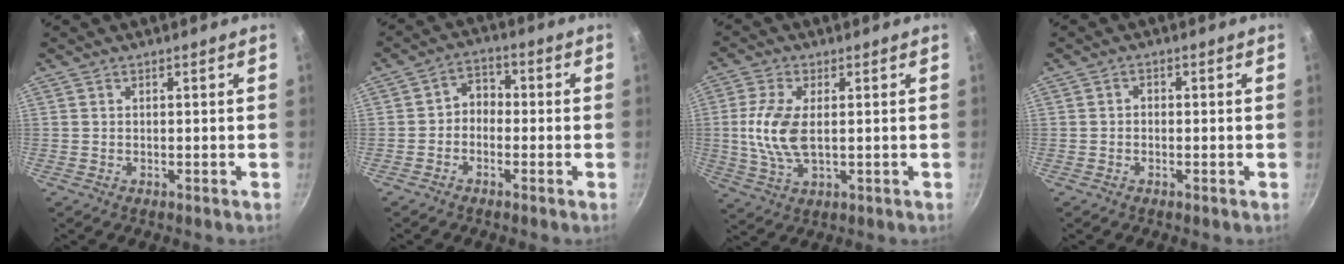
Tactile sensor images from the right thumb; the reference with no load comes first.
{"total": 4.1, "force": [-1.2, 3.2, 2.2], "torque": [-0.016, 0.025, -0.032]}
{"total": 9.2, "force": [0.5, 4.6, 8.0], "torque": [-0.167, -0.002, 0.009]}
{"total": 1.1, "force": [-0.4, 0.9, 0.5], "torque": [-0.007, 0.005, -0.008]}